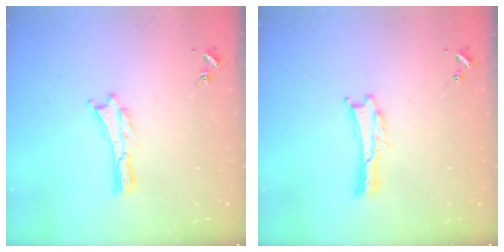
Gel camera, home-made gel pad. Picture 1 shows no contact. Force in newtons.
{"total": 0.0}